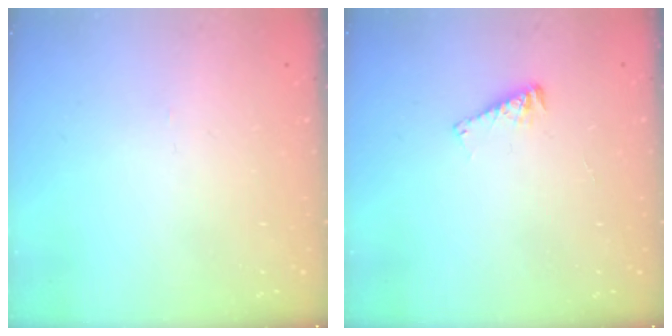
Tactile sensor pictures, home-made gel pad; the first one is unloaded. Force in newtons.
{"total": 4.2, "press": 4.1, "slide": 0.7}